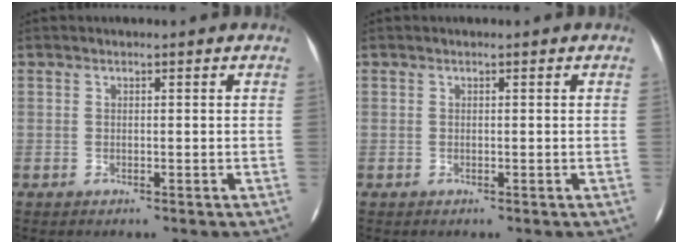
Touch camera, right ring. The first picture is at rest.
{"total": 0.0}